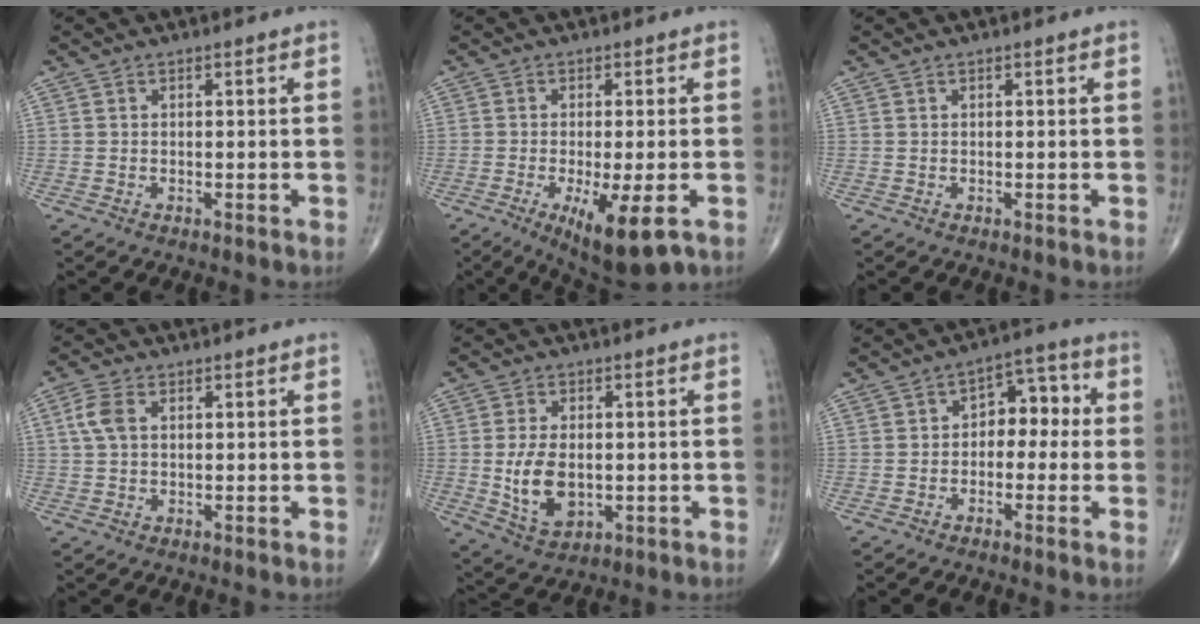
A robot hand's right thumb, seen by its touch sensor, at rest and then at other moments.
{"total": 9.7, "force": [-3.7, 2.4, 8.6], "torque": [-0.142, -0.018, -0.052]}
{"total": 0.0}
{"total": 4.2, "force": [1.0, 2.6, 3.2], "torque": [-0.077, 0.010, 0.018]}
{"total": 9.2, "force": [-0.7, 5.6, 7.3], "torque": [-0.124, -0.009, -0.003]}
{"total": 7.1, "force": [-0.2, 4.8, 5.3], "torque": [-0.035, 0.035, -0.016]}